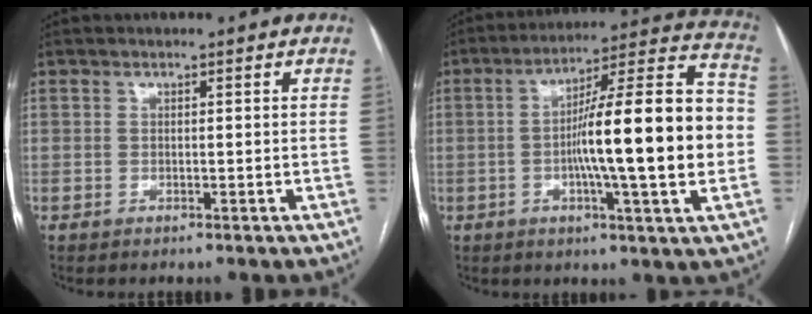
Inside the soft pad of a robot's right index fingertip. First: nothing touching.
{"total": 20.7, "force": [-2.1, 1.2, 20.6], "torque": [-0.297, 0.018, -0.038]}